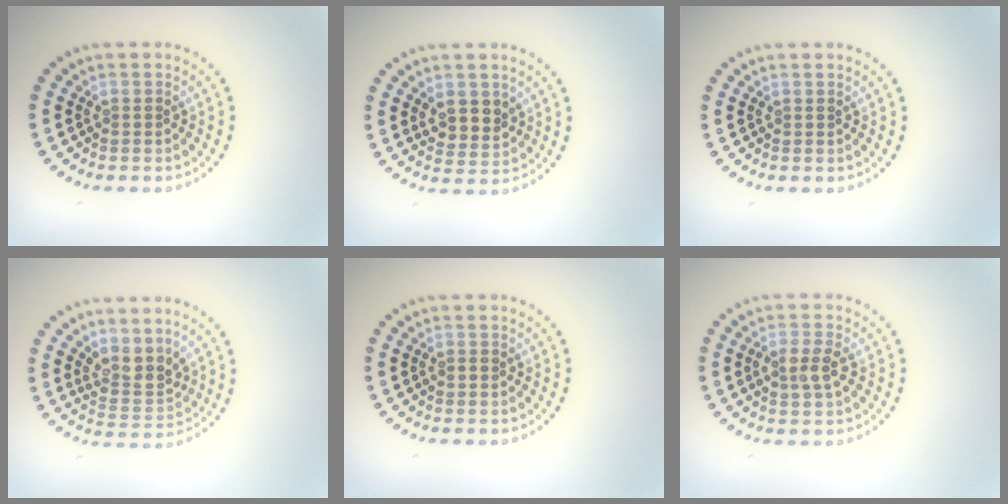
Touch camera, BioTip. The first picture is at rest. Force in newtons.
{"total": 2.7, "press": 2.5, "slide": 1.1}
{"total": 0.0}
{"total": 3.1, "press": 2.5, "slide": 1.9}
{"total": 0.9, "press": 0.9, "slide": 0.1}
{"total": 2.5, "press": 2.4, "slide": 0.6}